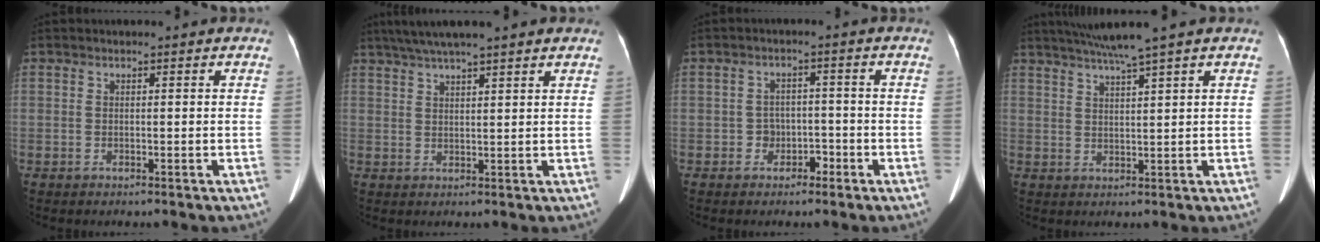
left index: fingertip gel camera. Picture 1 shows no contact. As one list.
[{"total": 10.1, "force": [8.2, 0.3, 5.9], "torque": [-0.099, 0.043, 0.115]}, {"total": 2.9, "force": [-1.5, 2.2, 0.9], "torque": [-0.011, 0.011, -0.023]}, {"total": 5.9, "force": [4.7, -1.5, 3.2], "torque": [-0.054, 0.009, 0.085]}]